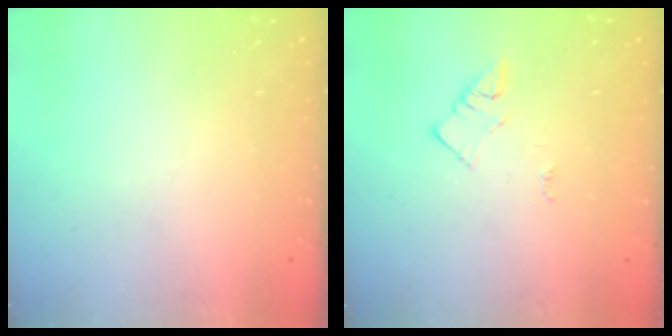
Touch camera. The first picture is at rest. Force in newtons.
{"total": 2.3, "press": 2.3, "slide": 0.3}